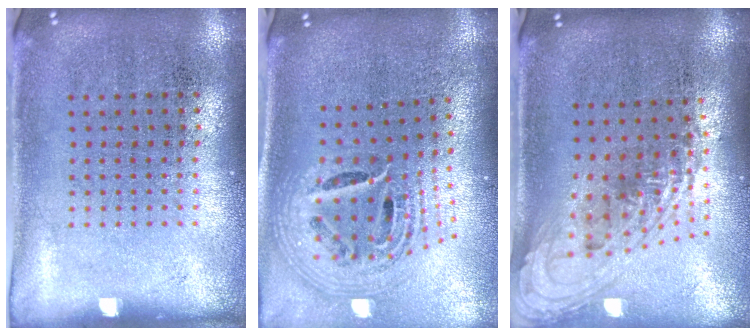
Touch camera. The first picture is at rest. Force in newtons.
{"total": 2.6, "press": 1.9, "slide": 1.9}
{"total": 1.9, "press": 1.5, "slide": 1.2}